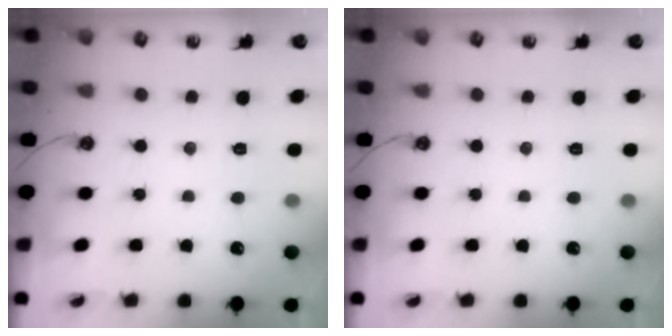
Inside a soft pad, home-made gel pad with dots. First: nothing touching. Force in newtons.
{"total": 0.0}